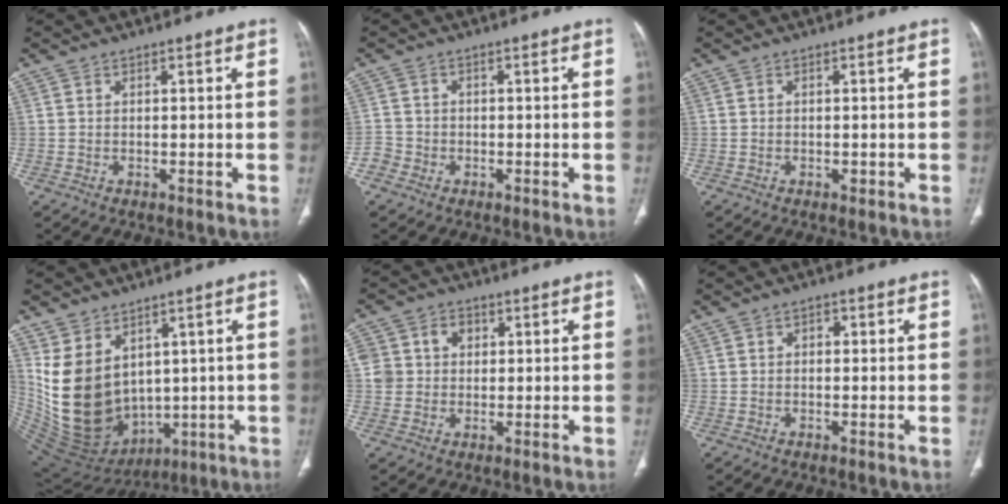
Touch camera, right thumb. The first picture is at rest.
{"total": 2.5, "force": [-1.2, 2.2, 0.2], "torque": [0.004, 0.012, -0.030]}
{"total": 0.8, "force": [-0.2, 0.5, 0.5], "torque": [-0.008, -0.001, -0.003]}
{"total": 17.1, "force": [3.2, 12.6, 11.1], "torque": [-0.190, -0.024, 0.109]}
{"total": 7.3, "force": [1.5, 6.6, 2.7], "torque": [-0.028, 0.012, 0.028]}
{"total": 1.6, "force": [0.3, 1.2, 1.1], "torque": [-0.009, 0.005, 0.001]}